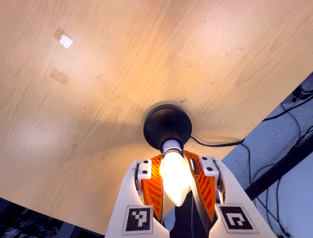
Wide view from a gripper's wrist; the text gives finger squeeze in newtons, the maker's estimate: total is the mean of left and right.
{"total": 20.9, "left": 21.6, "right": 20.3}